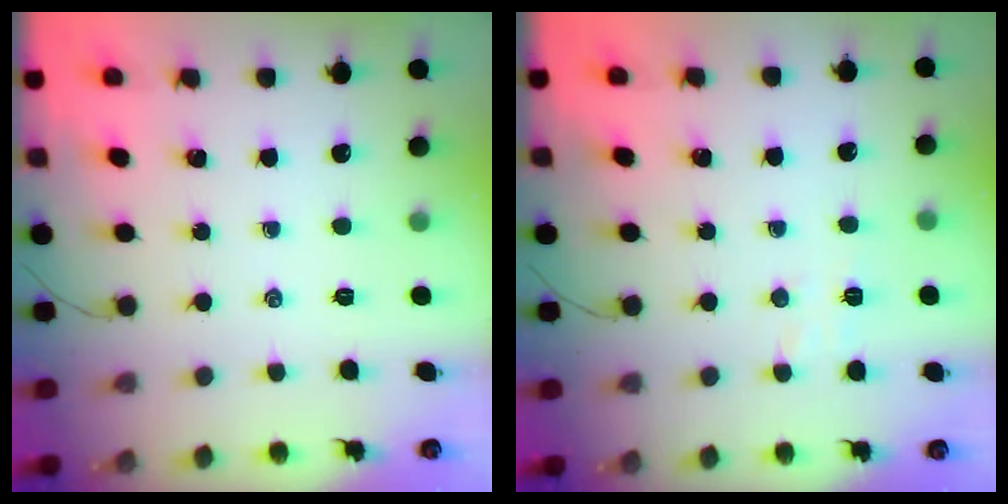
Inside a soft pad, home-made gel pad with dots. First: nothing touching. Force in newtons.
{"total": 4.7, "press": 4.6, "slide": 0.8}